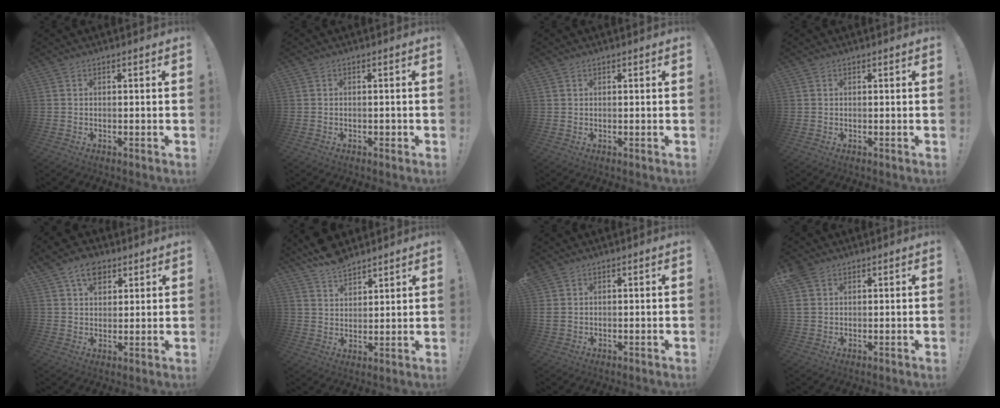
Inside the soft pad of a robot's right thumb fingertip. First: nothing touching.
{"total": 0.8, "force": [-0.3, 0.6, 0.4], "torque": [-0.006, 0.002, -0.005]}
{"total": 0.9, "force": [0.6, 0.5, 0.2], "torque": [0.004, -0.002, 0.011]}
{"total": 1.1, "force": [0.6, 1.0, 0.0], "torque": [0.001, -0.003, 0.010]}
{"total": 9.1, "force": [5.4, 5.8, 4.4], "torque": [-0.064, -0.020, 0.101]}
{"total": 9.2, "force": [7.9, 4.5, 1.8], "torque": [-0.044, -0.058, 0.153]}
{"total": 2.7, "force": [1.7, 1.8, 1.1], "torque": [-0.014, -0.005, 0.033]}
{"total": 5.2, "force": [3.0, 3.5, 2.4], "torque": [-0.044, -0.005, 0.062]}